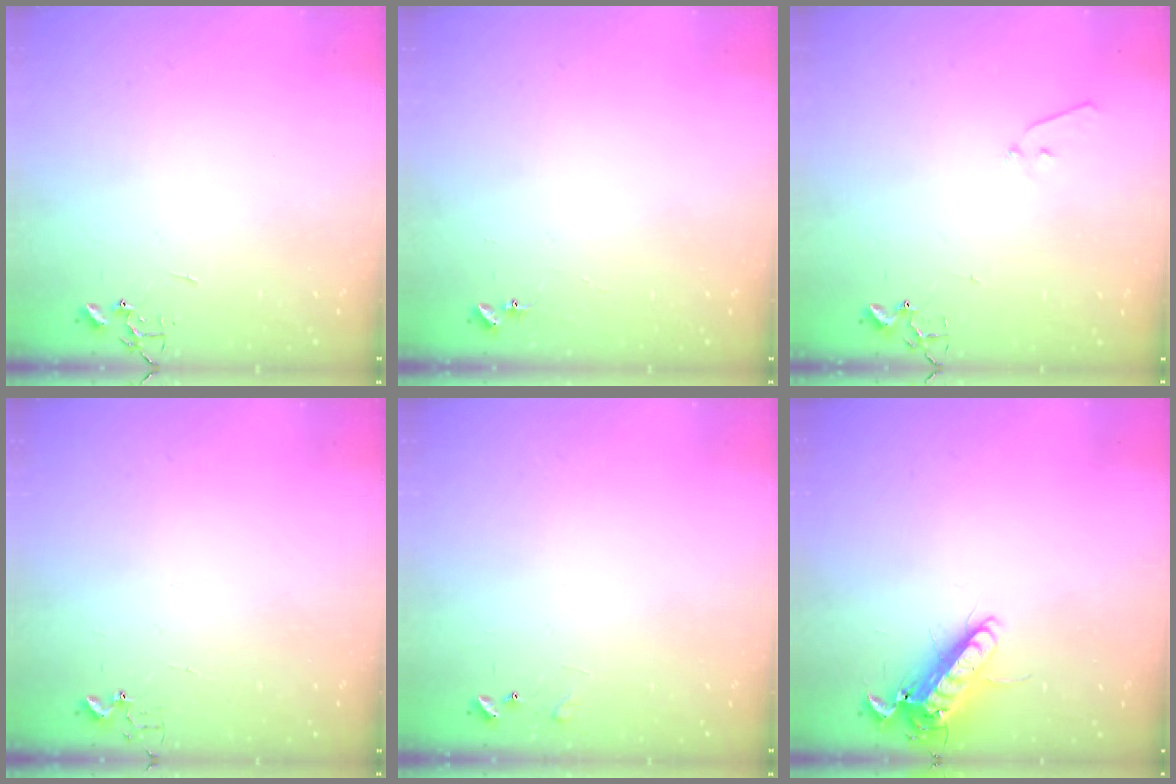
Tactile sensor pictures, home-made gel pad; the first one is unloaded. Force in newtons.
{"total": 5.4, "press": 5.4, "slide": 0.6}
{"total": 6.3, "press": 6.3, "slide": 0.7}
{"total": 2.7, "press": 2.7, "slide": 0.3}
{"total": 5.9, "press": 5.9, "slide": 0.9}
{"total": 12.5, "press": 12.3, "slide": 2.1}